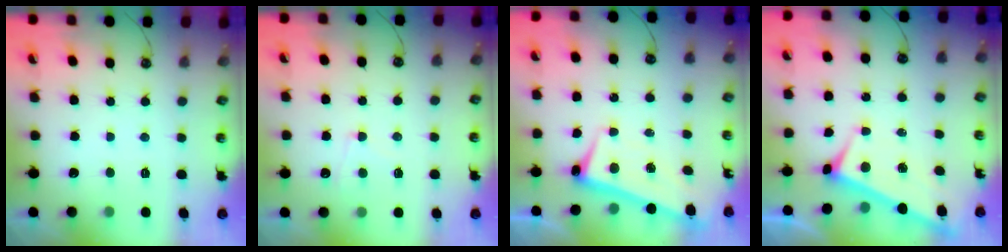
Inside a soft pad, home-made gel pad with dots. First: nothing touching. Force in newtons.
{"total": 0.6, "press": 0.3, "slide": 0.5}
{"total": 2.6, "press": 2.5, "slide": 0.6}
{"total": 3.9, "press": 3.9, "slide": 0.2}